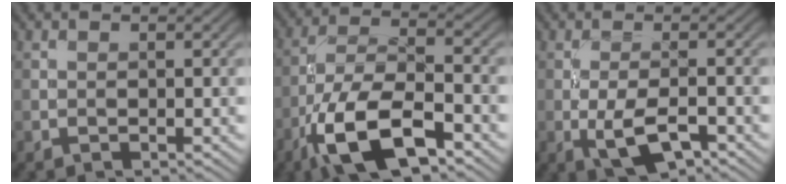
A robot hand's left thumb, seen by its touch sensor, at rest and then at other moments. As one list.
[{"total": 12.9, "force": [-6.9, 5.0, 9.7], "torque": [-0.192, -0.005, -0.144]}, {"total": 5.3, "force": [-2.0, 1.9, 4.5], "torque": [-0.091, -0.002, -0.039]}]